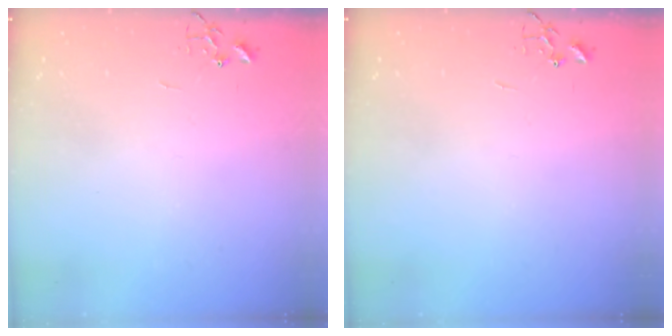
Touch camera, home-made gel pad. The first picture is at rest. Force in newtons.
{"total": 0.0}